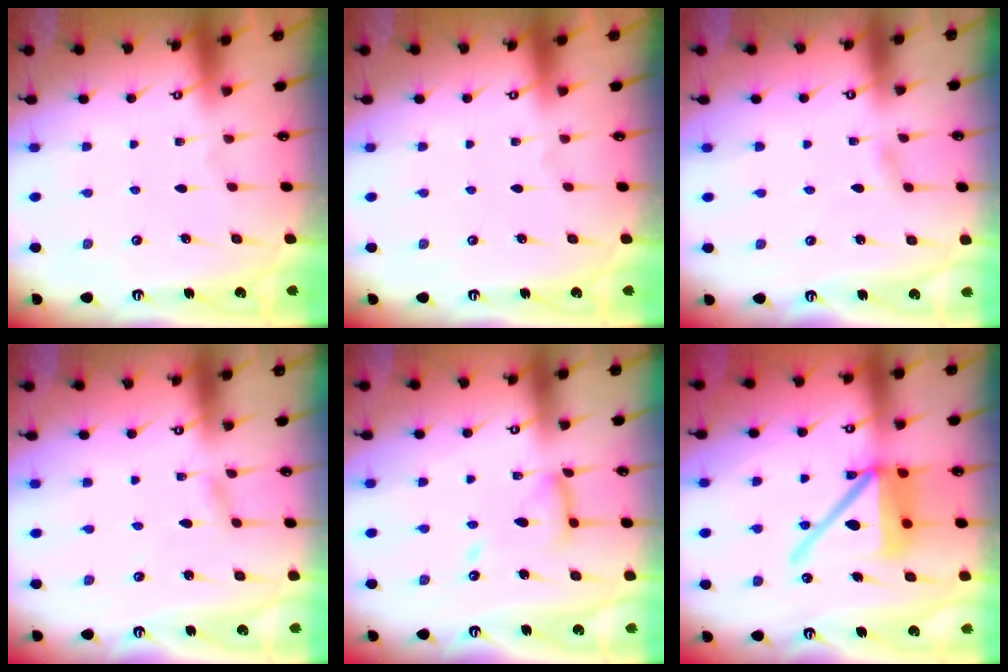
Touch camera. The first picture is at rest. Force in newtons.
{"total": 0.0}
{"total": 2.2, "press": 2.2, "slide": 0.3}
{"total": 1.5, "press": 1.5, "slide": 0.1}
{"total": 12.1, "press": 12.0, "slide": 1.1}
{"total": 16.4, "press": 16.2, "slide": 2.3}